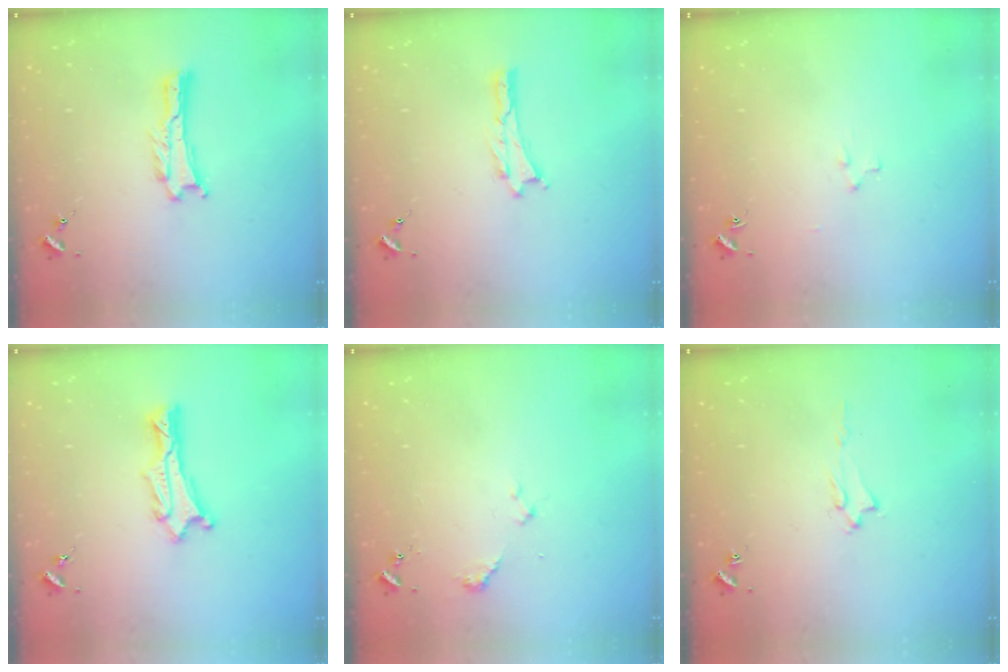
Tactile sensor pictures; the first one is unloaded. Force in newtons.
{"total": 0.0}
{"total": 2.2, "press": 2.2, "slide": 0.2}
{"total": 1.3, "press": 1.3, "slide": 0.1}
{"total": 2.4, "press": 2.3, "slide": 0.3}
{"total": 1.6, "press": 1.6, "slide": 0.2}